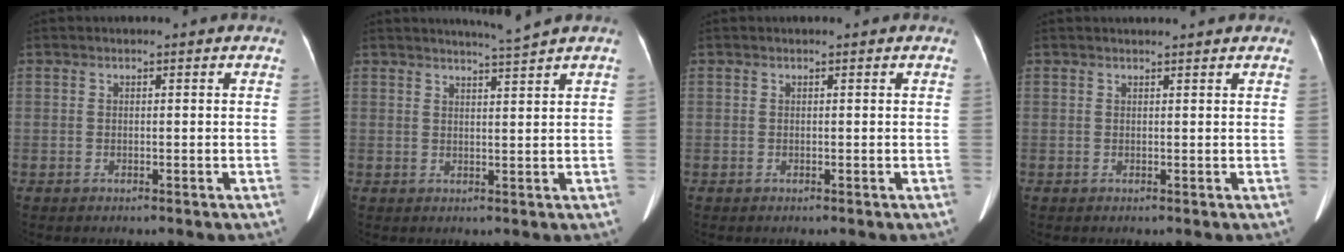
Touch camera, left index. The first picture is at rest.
{"total": 3.1, "force": [2.7, -1.5, 0.5], "torque": [-0.012, -0.015, 0.047]}
{"total": 0.0}
{"total": 4.0, "force": [3.7, 0.3, 1.4], "torque": [-0.021, 0.021, 0.042]}